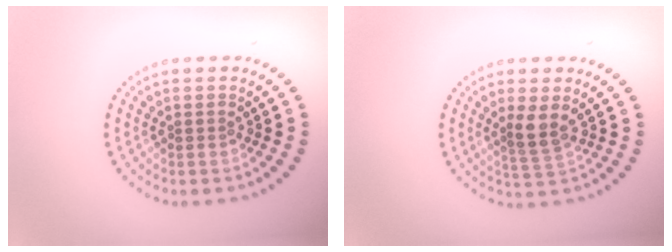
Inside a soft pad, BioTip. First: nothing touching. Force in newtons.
{"total": 2.4, "press": 1.9, "slide": 1.5}